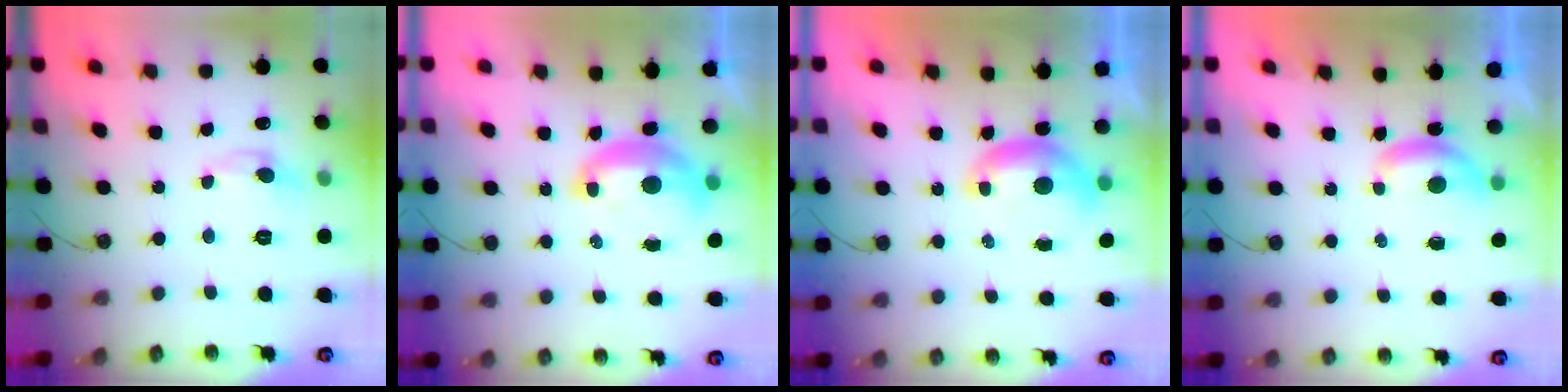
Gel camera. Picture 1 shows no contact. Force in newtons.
{"total": 2.3, "press": 2.2, "slide": 0.6}
{"total": 0.0}
{"total": 2.1, "press": 2.0, "slide": 0.4}